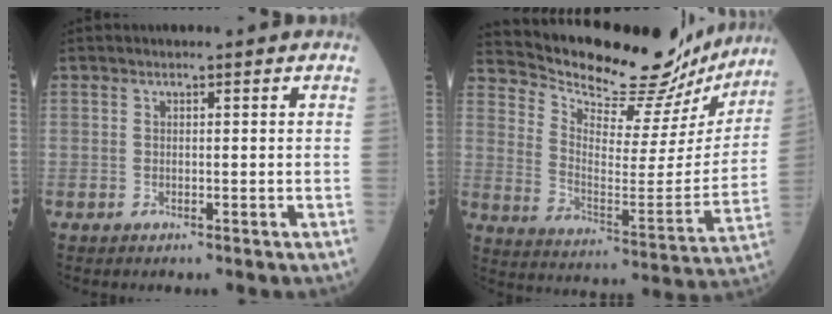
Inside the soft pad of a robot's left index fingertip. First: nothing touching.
{"total": 22.9, "force": [21.3, 5.4, 6.1], "torque": [-0.101, -0.056, 0.290]}